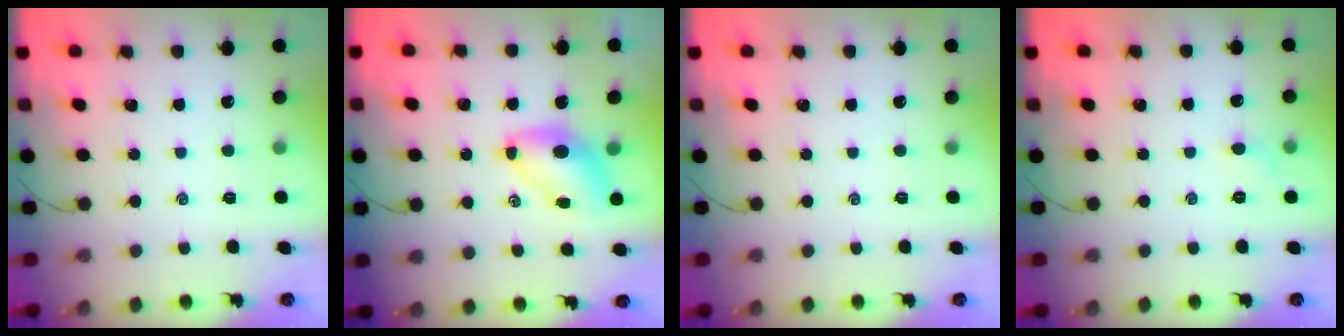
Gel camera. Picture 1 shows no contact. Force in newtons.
{"total": 7.1, "press": 7.0, "slide": 1.1}
{"total": 0.0}
{"total": 3.5, "press": 3.3, "slide": 1.1}